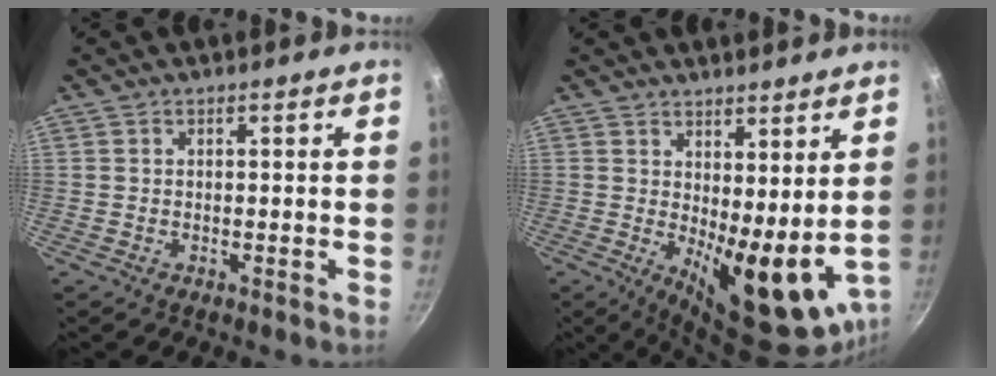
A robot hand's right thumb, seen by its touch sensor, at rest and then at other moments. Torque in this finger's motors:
{"motor_torque": [2.07, 1.89, 1.46, -0.42, 0.35]}